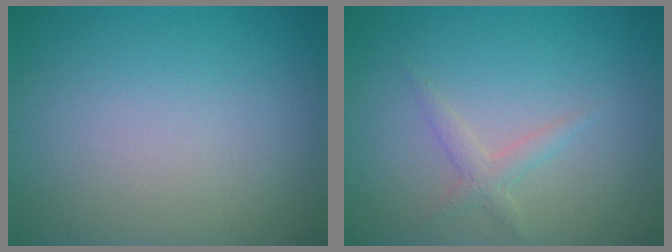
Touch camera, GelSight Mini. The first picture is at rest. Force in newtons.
{"total": 1.5, "press": 1.5, "slide": 0.0}